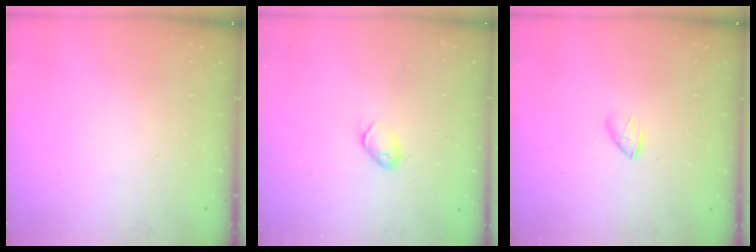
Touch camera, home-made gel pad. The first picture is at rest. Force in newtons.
{"total": 5.6, "press": 5.5, "slide": 1.0}
{"total": 2.6, "press": 2.5, "slide": 0.8}